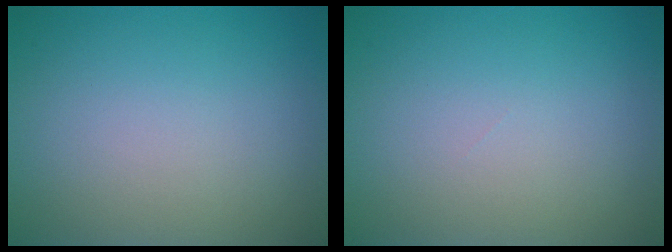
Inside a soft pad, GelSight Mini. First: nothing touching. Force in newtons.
{"total": 0.0}